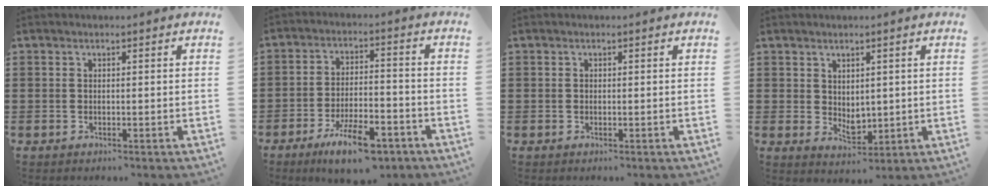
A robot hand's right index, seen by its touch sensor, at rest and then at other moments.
{"total": 9.2, "force": [-6.3, 2.4, 6.3], "torque": [-0.115, 0.008, -0.114]}
{"total": 0.0}
{"total": 3.1, "force": [1.8, 2.1, 1.4], "torque": [-0.025, -0.004, 0.033]}